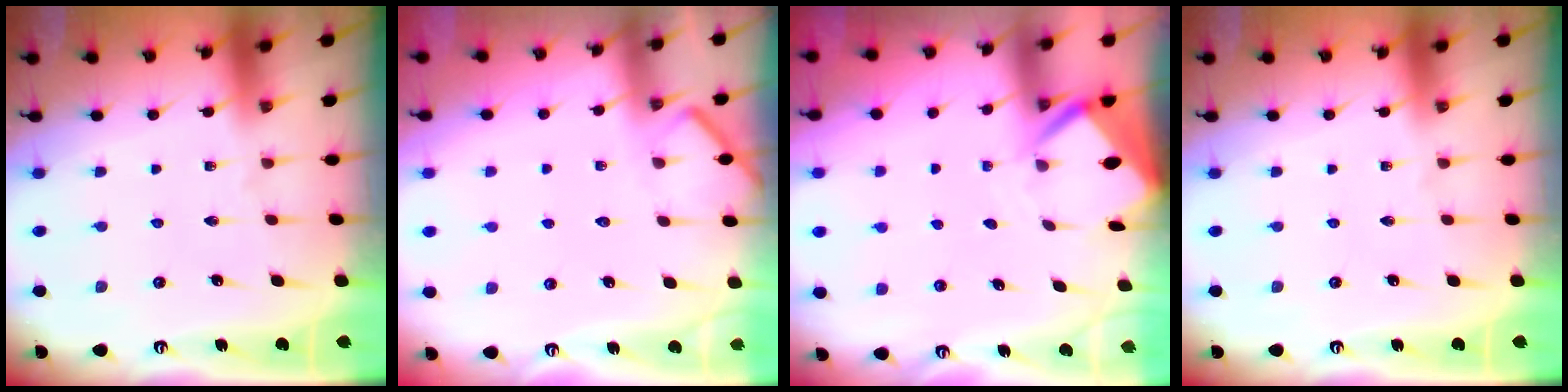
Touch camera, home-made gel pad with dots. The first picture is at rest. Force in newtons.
{"total": 4.1, "press": 4.1, "slide": 0.5}
{"total": 3.3, "press": 3.2, "slide": 0.3}
{"total": 0.0}